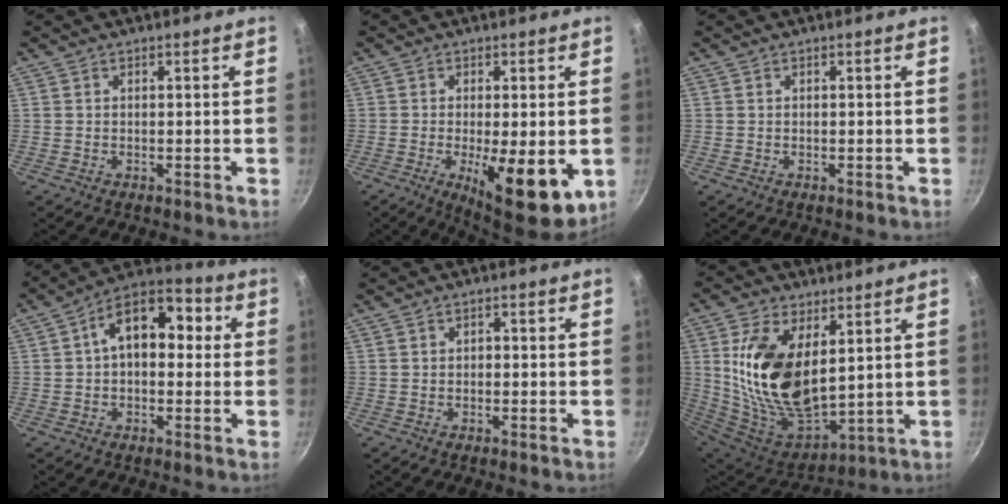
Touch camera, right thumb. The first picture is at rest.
{"total": 14.0, "force": [-3.7, 4.7, 12.6], "torque": [-0.168, -0.023, -0.040]}
{"total": 0.0}
{"total": 12.9, "force": [1.8, 7.8, 10.1], "torque": [-0.128, 0.042, 0.013]}
{"total": 0.9, "force": [-0.1, 0.7, 0.6], "torque": [-0.001, 0.003, -0.006]}
{"total": 20.2, "force": [4.6, 10.7, 16.6], "torque": [-0.303, -0.029, 0.105]}